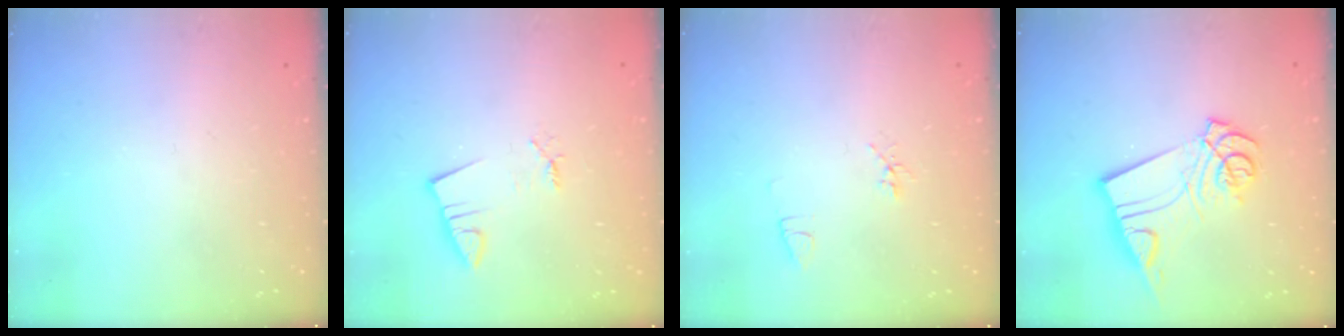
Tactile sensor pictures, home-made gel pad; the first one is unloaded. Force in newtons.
{"total": 1.4, "press": 1.4, "slide": 0.1}
{"total": 4.5, "press": 4.1, "slide": 2.0}
{"total": 11.3, "press": 11.2, "slide": 1.5}